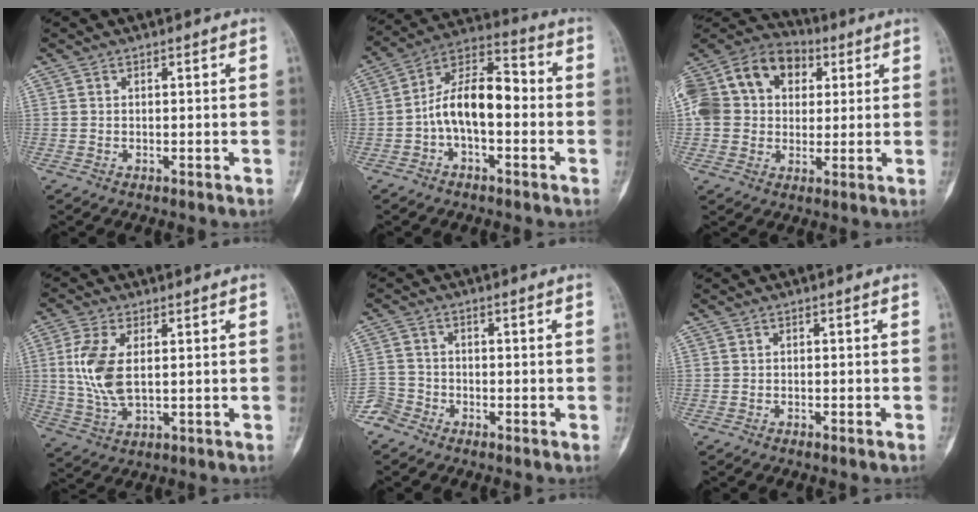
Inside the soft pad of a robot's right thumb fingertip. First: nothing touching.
{"total": 12.7, "force": [-1.8, 6.7, 10.6], "torque": [-0.172, 0.049, -0.041]}
{"total": 22.8, "force": [5.2, 17.5, 13.7], "torque": [-0.284, 0.058, 0.093]}
{"total": 9.8, "force": [1.4, 5.0, 8.3], "torque": [-0.183, -0.007, 0.032]}
{"total": 3.7, "force": [-3.0, 2.1, -0.1], "torque": [0.012, 0.009, -0.072]}
{"total": 1.1, "force": [-0.8, 0.0, 0.8], "torque": [-0.016, 0.005, -0.006]}